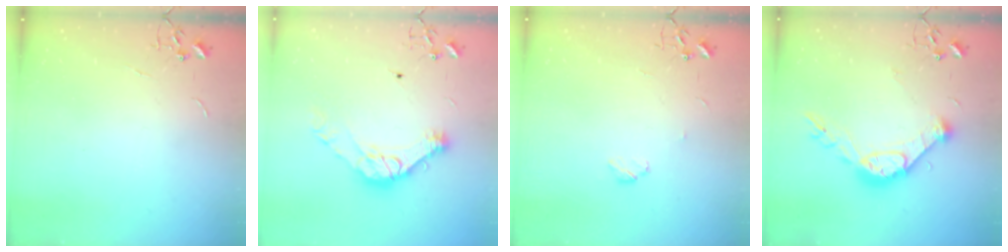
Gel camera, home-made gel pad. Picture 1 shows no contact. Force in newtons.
{"total": 12.5, "press": 12.5, "slide": 0.4}
{"total": 4.1, "press": 4.1, "slide": 0.6}
{"total": 15.2, "press": 15.1, "slide": 1.2}